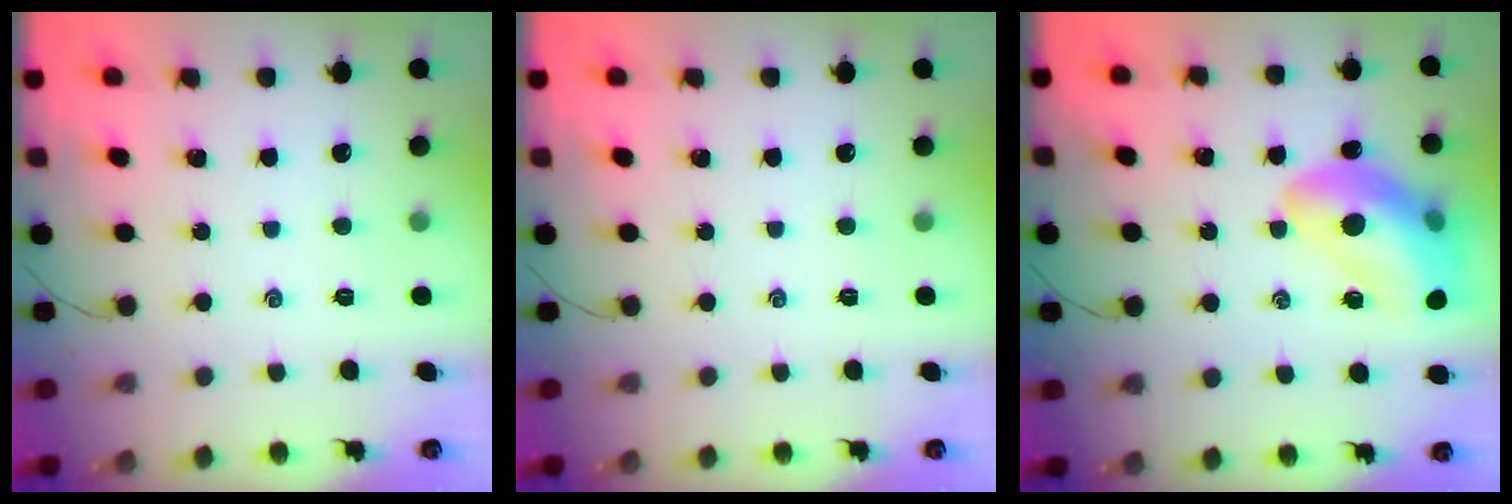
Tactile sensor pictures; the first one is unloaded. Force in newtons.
{"total": 0.0}
{"total": 19.5, "press": 19.2, "slide": 3.5}